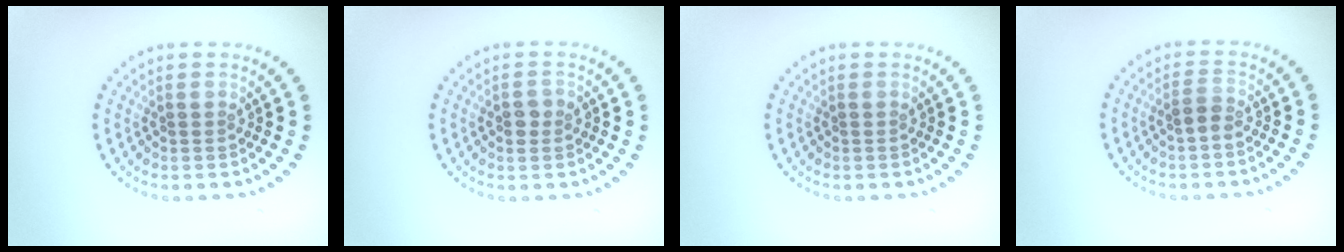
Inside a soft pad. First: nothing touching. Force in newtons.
{"total": 1.5, "press": 1.4, "slide": 0.3}
{"total": 0.0}
{"total": 1.1, "press": 1.1, "slide": 0.4}